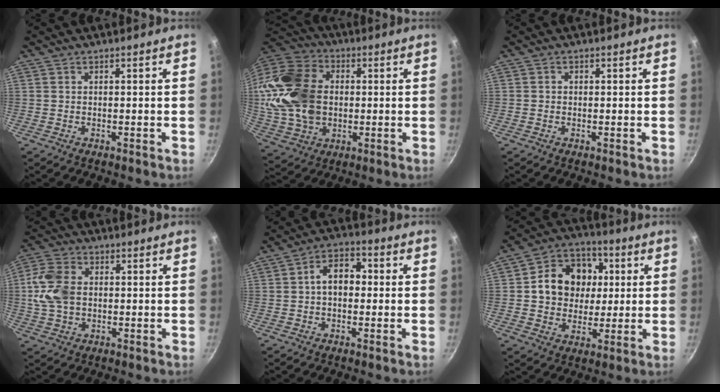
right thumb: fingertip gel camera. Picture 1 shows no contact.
{"total": 21.5, "force": [1.2, 15.9, 14.5], "torque": [-0.271, 0.022, 0.028]}
{"total": 0.6, "force": [-0.1, 0.6, 0.3], "torque": [-0.004, 0.003, -0.001]}
{"total": 9.8, "force": [0.5, 6.9, 7.0], "torque": [-0.135, 0.012, 0.000]}
{"total": 7.7, "force": [0.4, 5.2, 5.6], "torque": [-0.057, 0.024, -0.006]}
{"total": 15.0, "force": [2.1, 12.5, 8.0], "torque": [-0.100, 0.016, 0.027]}